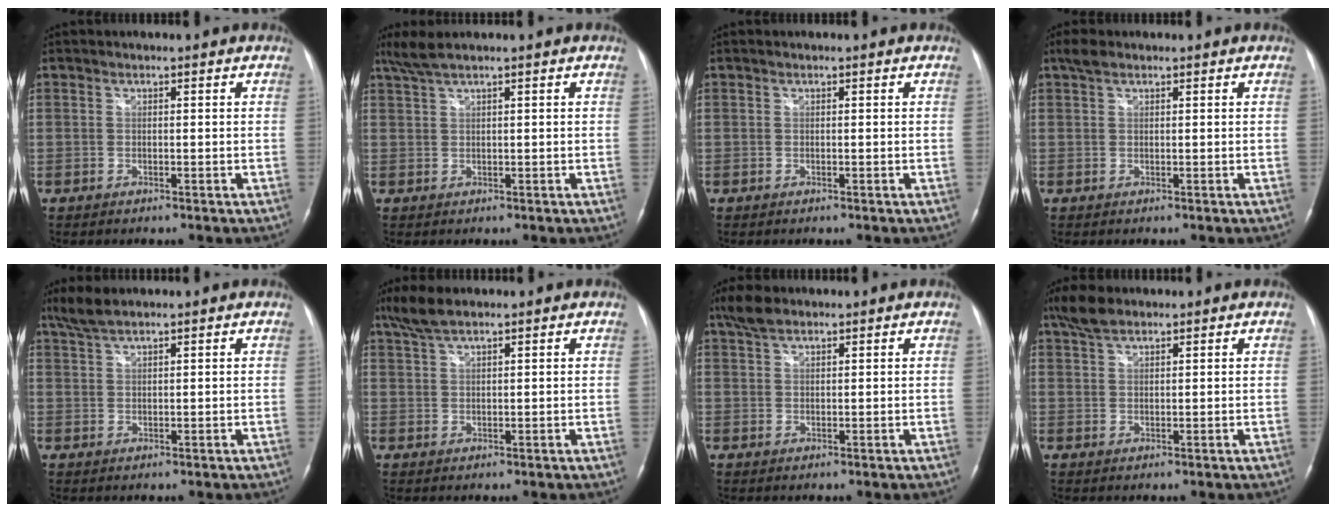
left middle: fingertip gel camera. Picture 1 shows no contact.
{"total": 2.9, "force": [2.3, -0.2, 1.9], "torque": [-0.051, 0.019, 0.053]}
{"total": 0.0}
{"total": 1.9, "force": [1.4, 0.8, 1.0], "torque": [-0.024, 0.018, 0.028]}
{"total": 3.4, "force": [2.9, 0.4, 1.8], "torque": [-0.045, 0.012, 0.064]}
{"total": 4.3, "force": [3.4, 0.8, 2.5], "torque": [-0.060, 0.014, 0.071]}
{"total": 3.4, "force": [2.7, 1.3, 1.7], "torque": [-0.042, 0.014, 0.055]}
{"total": 4.1, "force": [3.2, 1.5, 2.1], "torque": [-0.052, 0.015, 0.066]}